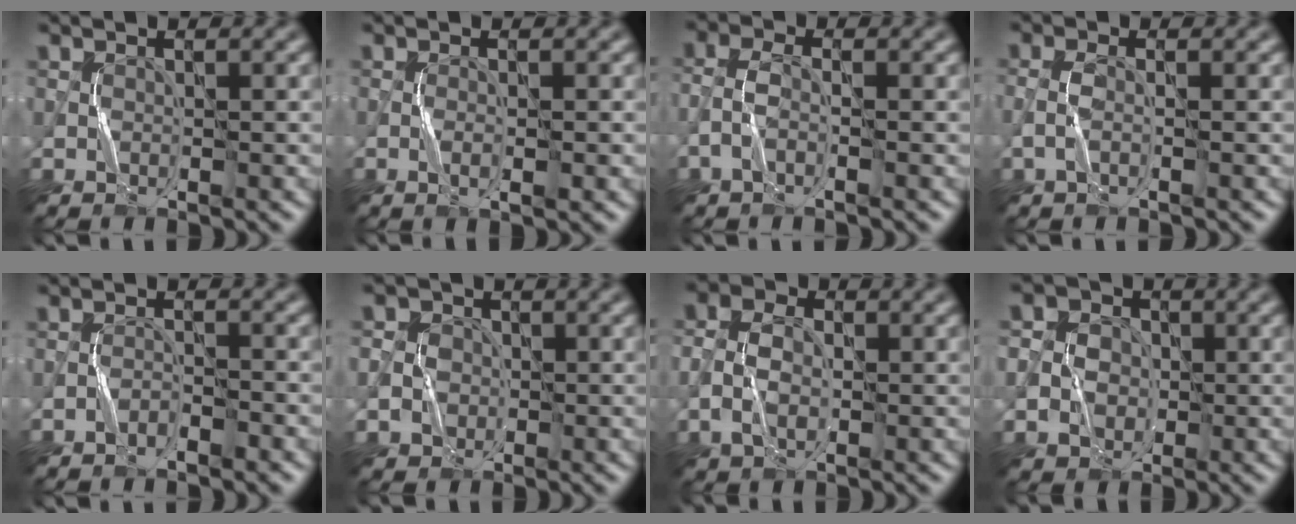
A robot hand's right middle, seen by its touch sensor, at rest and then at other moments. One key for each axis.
{"total": 1.3, "fx": -0.4, "fy": 0.1, "fz": 1.3, "tx": -0.027, "ty": 0.000, "tz": -0.007}
{"total": 1.9, "fx": -0.8, "fy": 0.7, "fz": 1.6, "tx": -0.045, "ty": 0.004, "tz": -0.026}
{"total": 1.3, "fx": -0.3, "fy": 0.2, "fz": 1.2, "tx": -0.035, "ty": 0.003, "tz": -0.011}
{"total": 1.3, "fx": -1.1, "fy": 0.1, "fz": 0.8, "tx": -0.019, "ty": 0.007, "tz": -0.019}
{"total": 3.7, "fx": -0.6, "fy": 3.5, "fz": 1.1, "tx": -0.003, "ty": 0.014, "tz": -0.023}
{"total": 3.6, "fx": -0.4, "fy": 2.5, "fz": 2.5, "tx": -0.061, "ty": 0.000, "tz": -0.008}
{"total": 4.1, "fx": -0.3, "fy": 3.8, "fz": 1.6, "tx": -0.015, "ty": 0.017, "tz": -0.020}